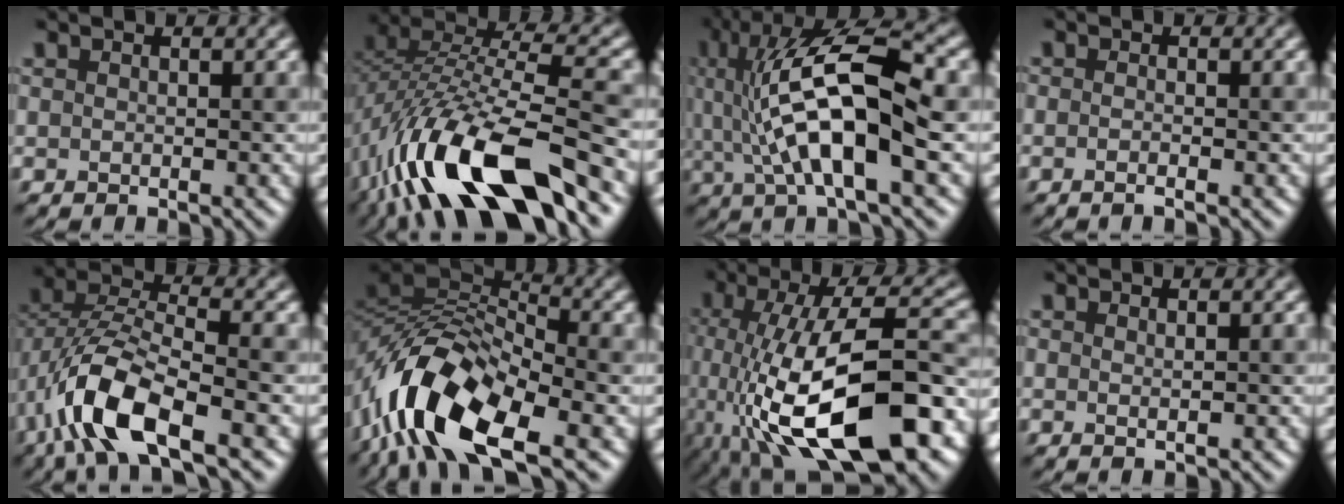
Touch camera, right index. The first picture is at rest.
{"total": 14.1, "force": [-7.5, 4.2, 11.2], "torque": [-0.209, 0.013, -0.136]}
{"total": 12.2, "force": [0.7, 4.1, 11.5], "torque": [-0.206, 0.015, 0.008]}
{"total": 1.0, "force": [-0.5, 0.2, 0.8], "torque": [-0.013, -0.009, -0.013]}
{"total": 8.9, "force": [-4.1, 3.6, 7.0], "torque": [-0.149, 0.004, -0.085]}
{"total": 13.3, "force": [-5.9, 5.8, 10.4], "torque": [-0.194, 0.013, -0.124]}
{"total": 16.1, "force": [-5.4, 6.1, 13.9], "torque": [-0.215, -0.001, -0.089]}
{"total": 0.6, "force": [0.2, 0.1, 0.5], "torque": [-0.007, -0.001, 0.004]}